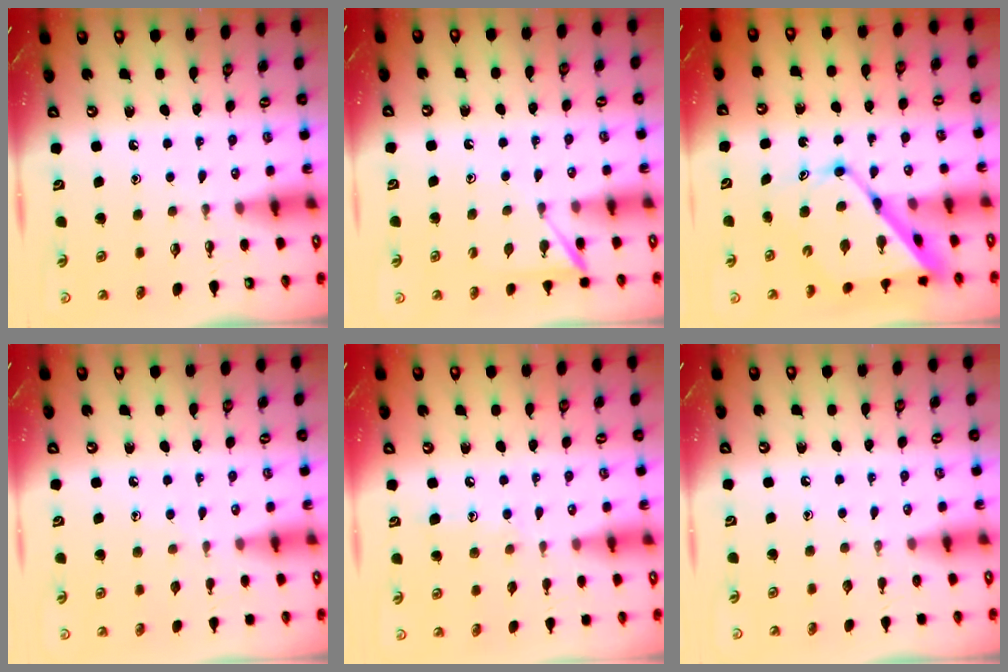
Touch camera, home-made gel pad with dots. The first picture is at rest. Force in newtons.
{"total": 5.8, "press": 5.8, "slide": 0.5}
{"total": 14.5, "press": 14.5, "slide": 1.0}
{"total": 4.3, "press": 4.3, "slide": 0.4}
{"total": 6.5, "press": 6.5, "slide": 0.6}
{"total": 0.0}